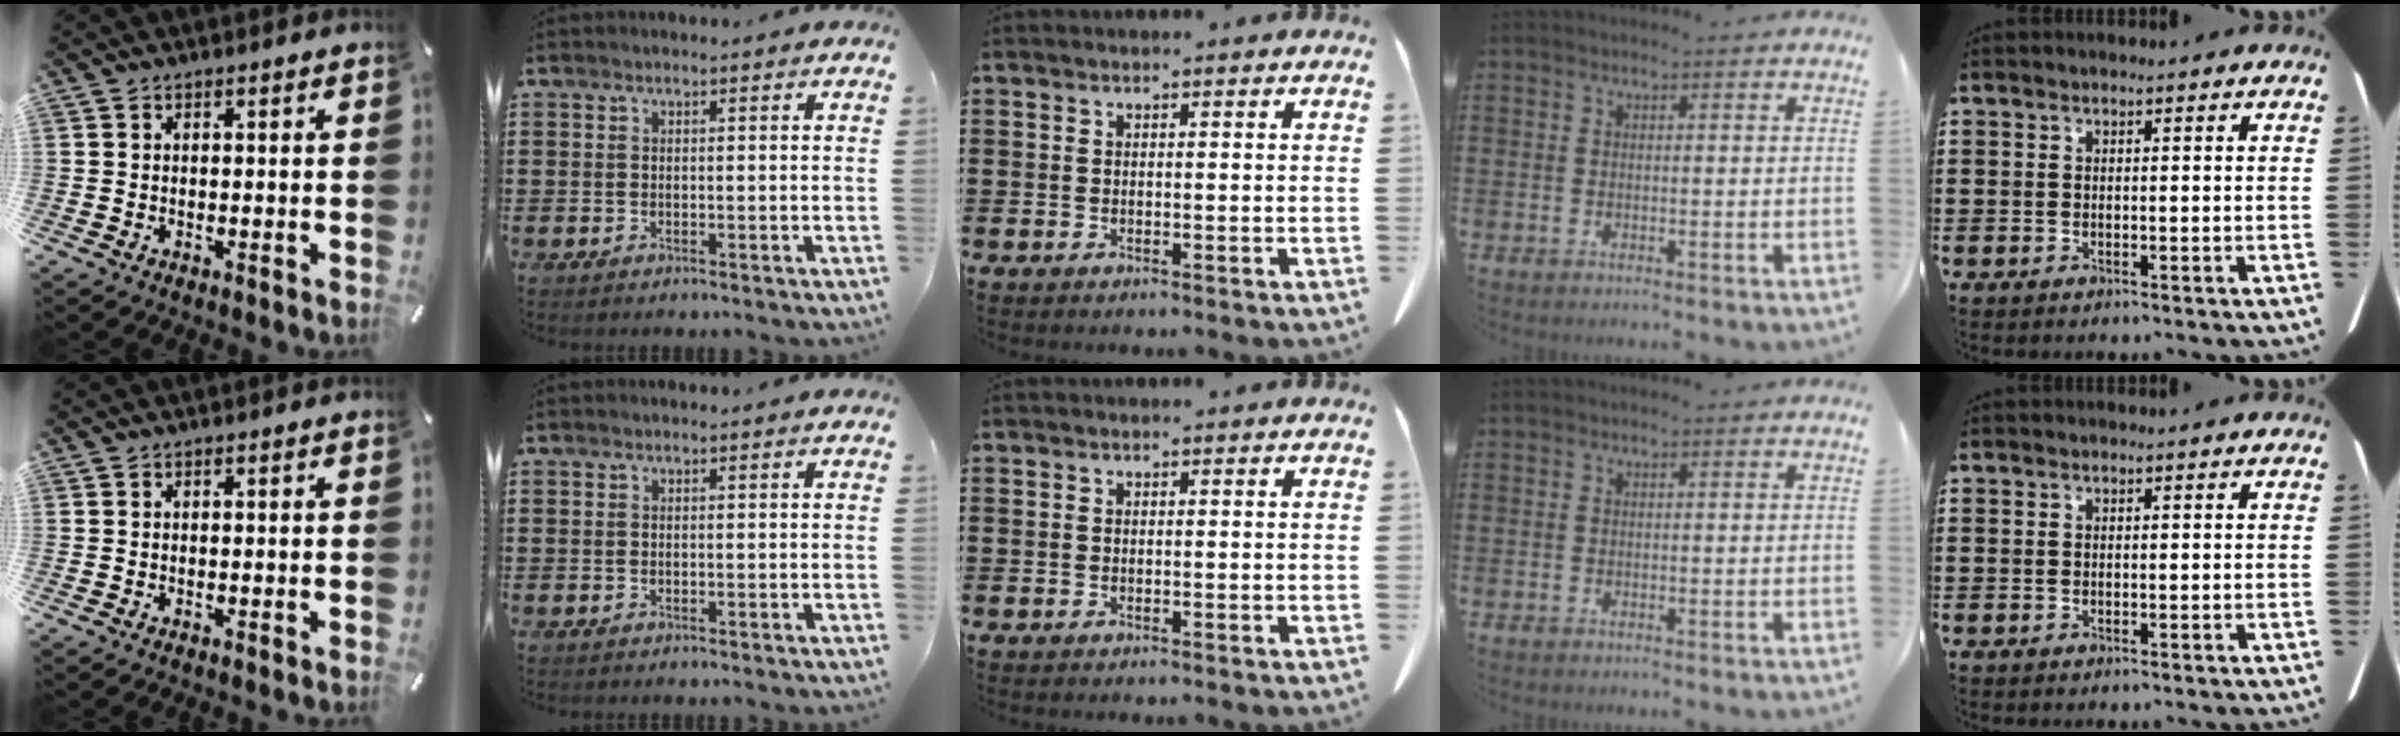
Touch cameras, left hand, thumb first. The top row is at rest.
{}